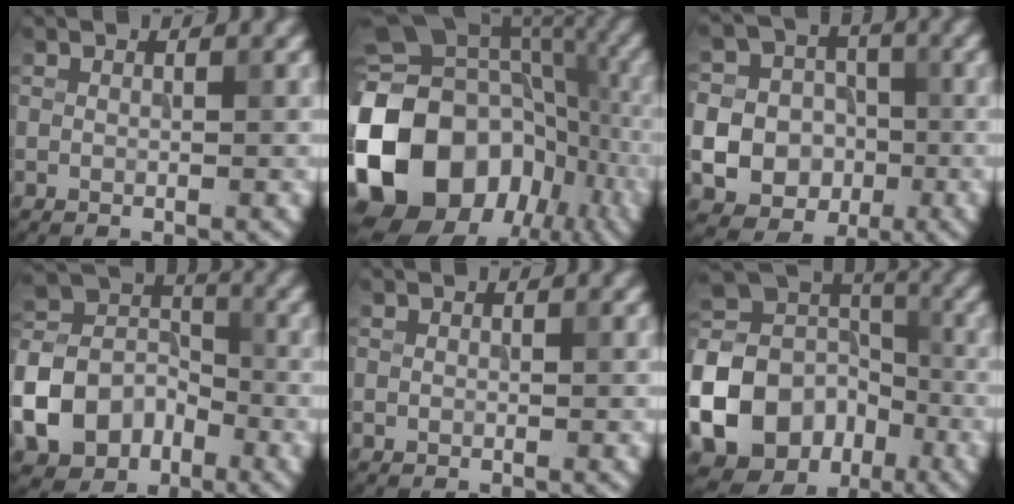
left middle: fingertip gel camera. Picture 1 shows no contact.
{"total": 19.3, "force": [-6.2, 15.2, 10.2], "torque": [-0.219, 0.001, -0.109]}
{"total": 16.9, "force": [-4.3, 15.9, 3.8], "torque": [-0.117, -0.031, -0.091]}
{"total": 7.8, "force": [-3.6, 6.0, 3.6], "torque": [-0.071, 0.003, -0.079]}
{"total": 0.0}
{"total": 20.3, "force": [-8.7, 17.1, 6.7], "torque": [-0.181, -0.038, -0.157]}